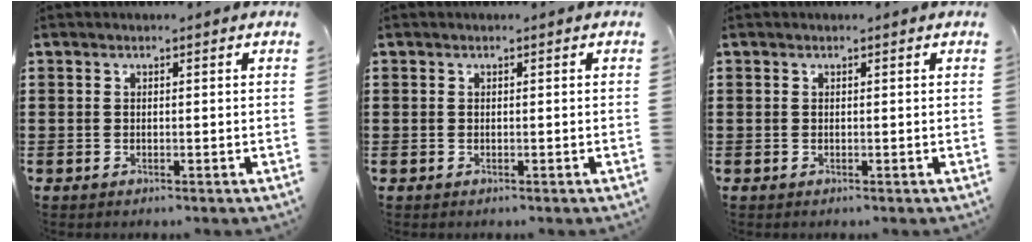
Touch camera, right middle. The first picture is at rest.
{"total": 0.0}
{"total": 0.0}